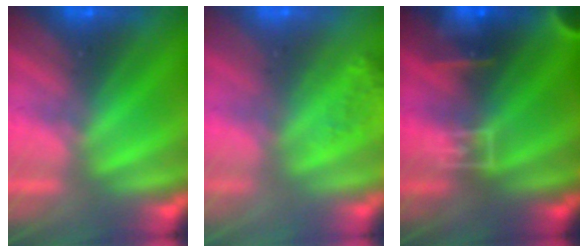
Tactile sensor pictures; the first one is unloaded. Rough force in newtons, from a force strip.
{"total": 8.0}
{"total": 7.3}